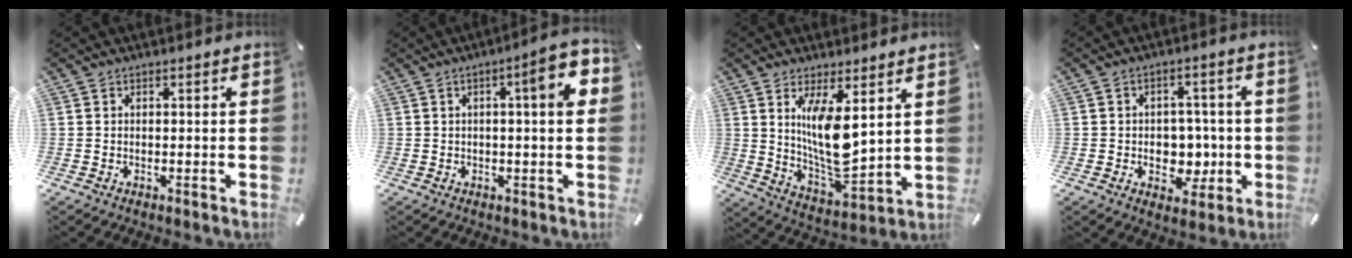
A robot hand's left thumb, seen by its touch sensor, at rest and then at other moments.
{"total": 9.0, "force": [2.3, 1.5, 8.6], "torque": [-0.118, -0.015, 0.030]}
{"total": 12.7, "force": [4.7, 4.2, 11.0], "torque": [-0.222, -0.043, 0.079]}
{"total": 7.1, "force": [-0.9, 5.9, 3.9], "torque": [-0.045, 0.006, -0.015]}